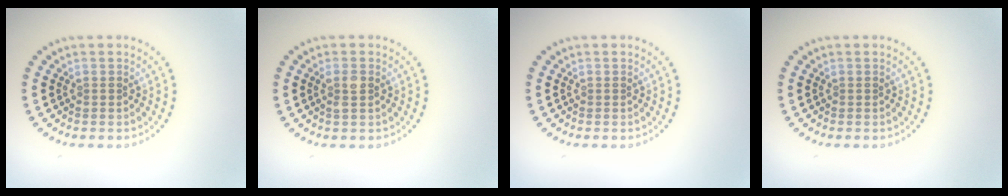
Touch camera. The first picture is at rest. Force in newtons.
{"total": 1.4, "press": 1.3, "slide": 0.5}
{"total": 0.0}
{"total": 0.0}